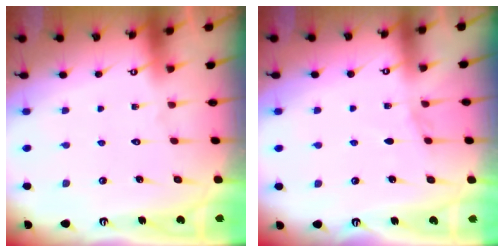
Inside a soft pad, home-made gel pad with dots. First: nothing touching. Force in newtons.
{"total": 4.0, "press": 3.9, "slide": 0.4}